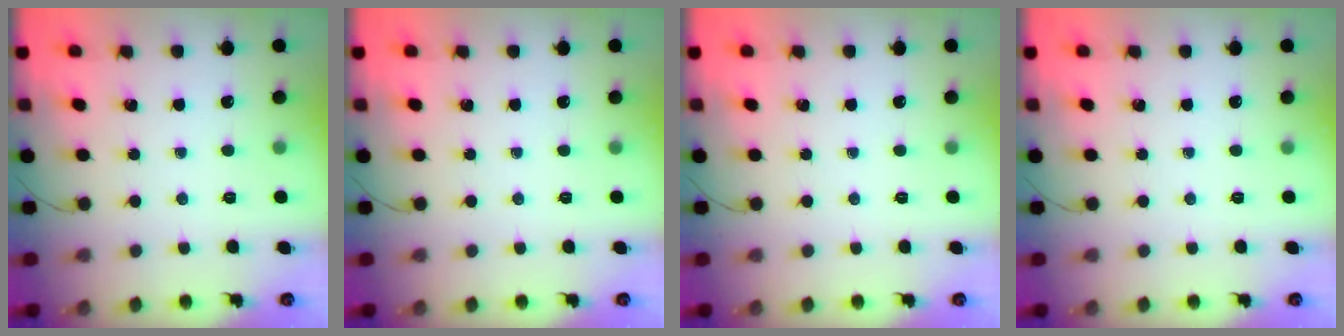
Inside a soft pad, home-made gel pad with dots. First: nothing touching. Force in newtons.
{"total": 0.0}
{"total": 0.0}
{"total": 0.0}